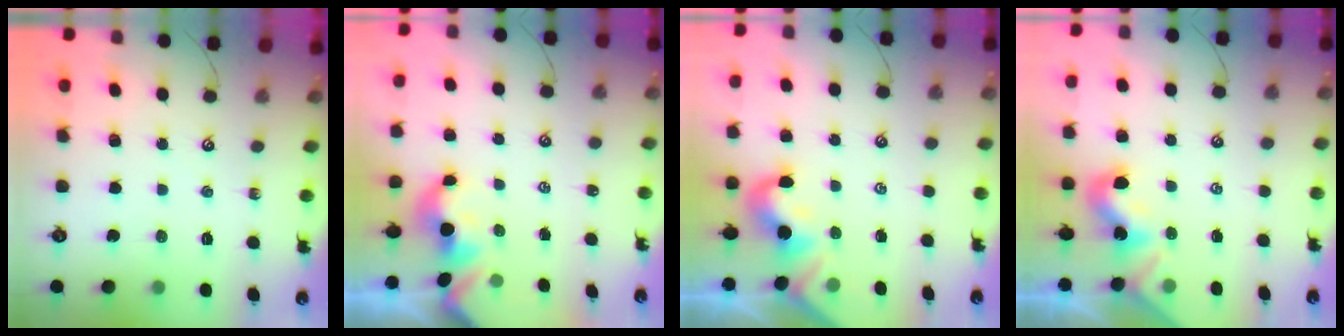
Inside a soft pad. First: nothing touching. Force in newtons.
{"total": 1.7, "press": 1.6, "slide": 0.3}
{"total": 2.9, "press": 2.9, "slide": 0.5}
{"total": 1.7, "press": 1.6, "slide": 0.4}